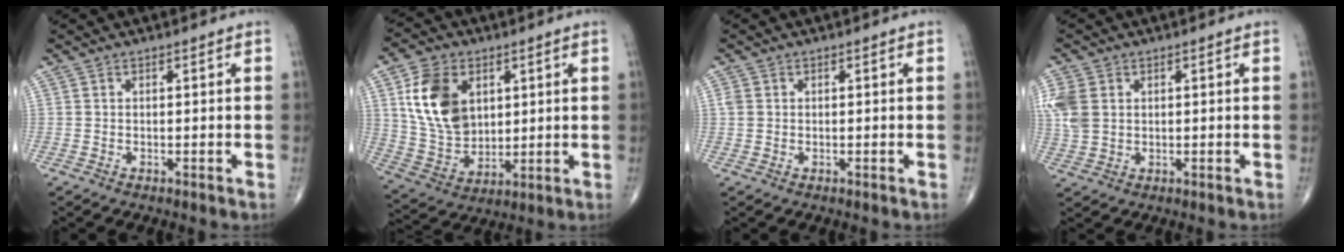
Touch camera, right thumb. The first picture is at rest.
{"total": 14.5, "force": [4.5, 10.2, 9.2], "torque": [-0.150, -0.016, 0.096]}
{"total": 1.4, "force": [0.2, 1.3, 0.7], "torque": [-0.015, 0.004, 0.007]}
{"total": 6.7, "force": [1.5, 5.0, 4.2], "torque": [-0.104, 0.006, 0.036]}